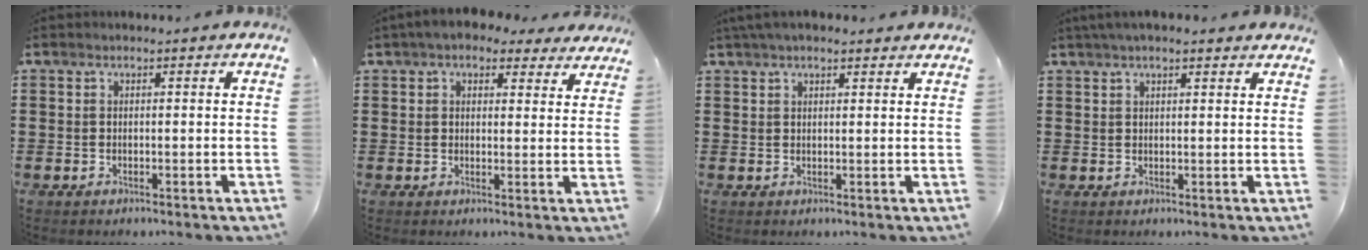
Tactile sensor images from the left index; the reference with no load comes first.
{"total": 4.3, "force": [3.5, 1.7, 1.7], "torque": [-0.046, -0.001, 0.065]}
{"total": 3.1, "force": [2.5, 0.7, 1.6], "torque": [-0.037, 0.005, 0.047]}
{"total": 2.8, "force": [2.3, 0.5, 1.6], "torque": [-0.036, 0.006, 0.042]}